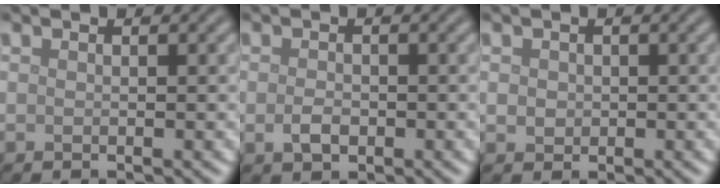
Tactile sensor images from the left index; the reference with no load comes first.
{"total": 1.7, "force": [-0.4, 1.1, 1.1], "torque": [-0.023, -0.002, -0.009]}
{"total": 1.2, "force": [0.1, 1.1, 0.4], "torque": [-0.004, -0.003, 0.003]}